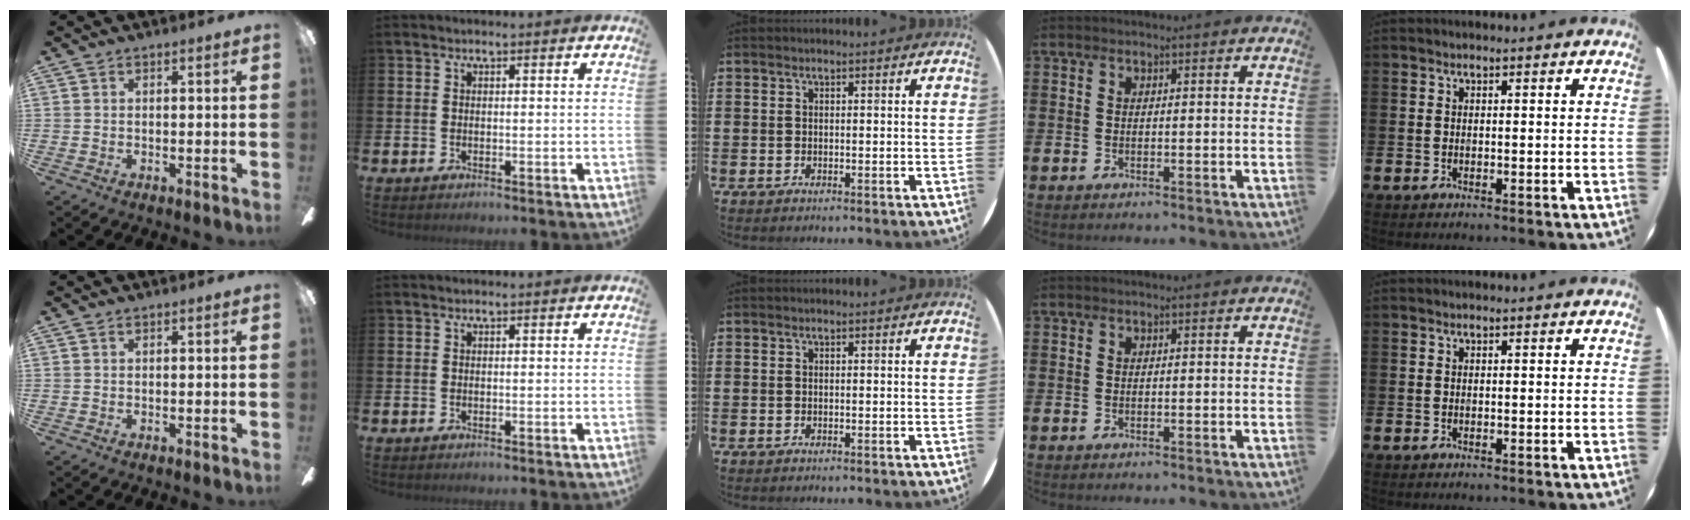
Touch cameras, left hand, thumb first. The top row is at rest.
{}